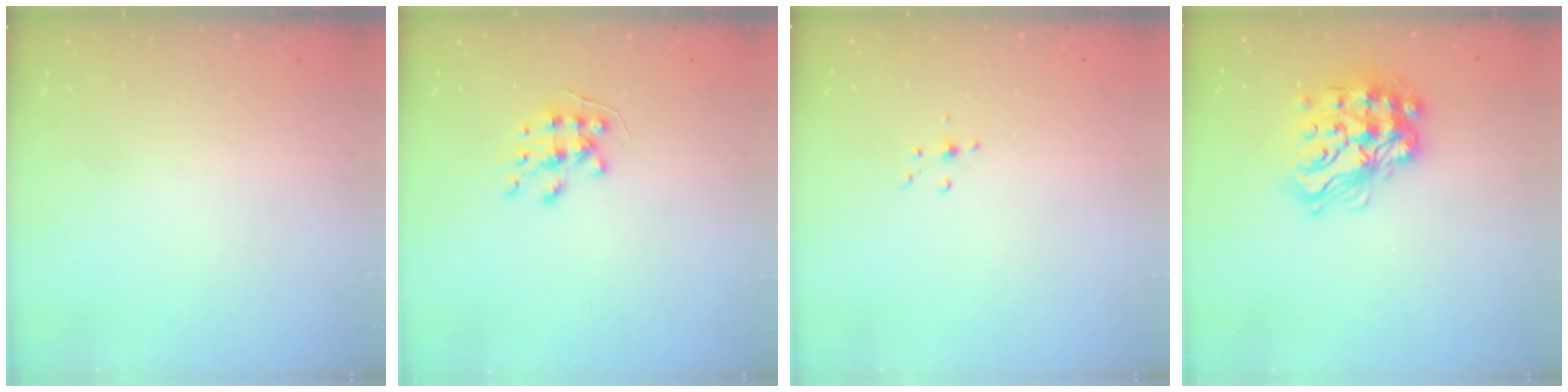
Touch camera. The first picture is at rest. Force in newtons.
{"total": 7.8, "press": 7.8, "slide": 0.7}
{"total": 4.8, "press": 4.7, "slide": 0.7}
{"total": 17.8, "press": 17.7, "slide": 1.8}